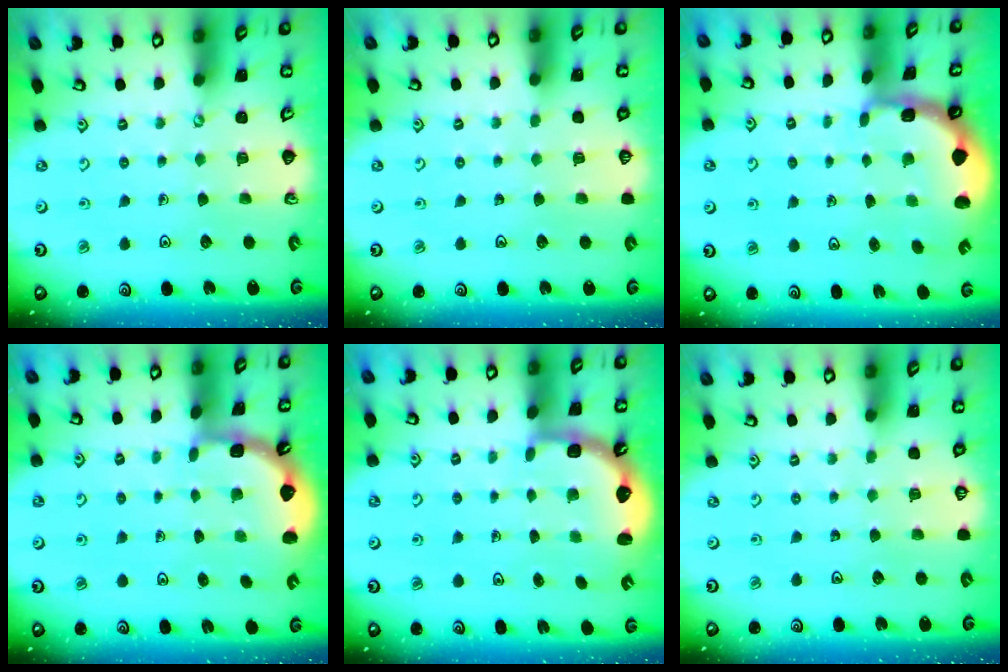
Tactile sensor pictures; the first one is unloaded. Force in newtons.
{"total": 0.0}
{"total": 1.8, "press": 1.6, "slide": 0.7}
{"total": 1.9, "press": 1.9, "slide": 0.2}
{"total": 2.5, "press": 2.1, "slide": 1.3}
{"total": 0.0}